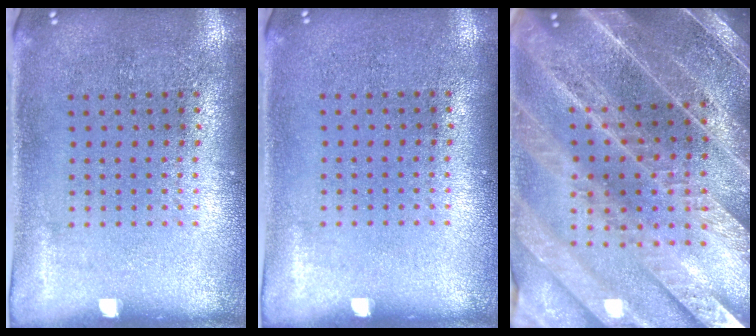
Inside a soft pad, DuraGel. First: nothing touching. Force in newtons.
{"total": 0.0}
{"total": 4.2, "press": 3.9, "slide": 1.6}